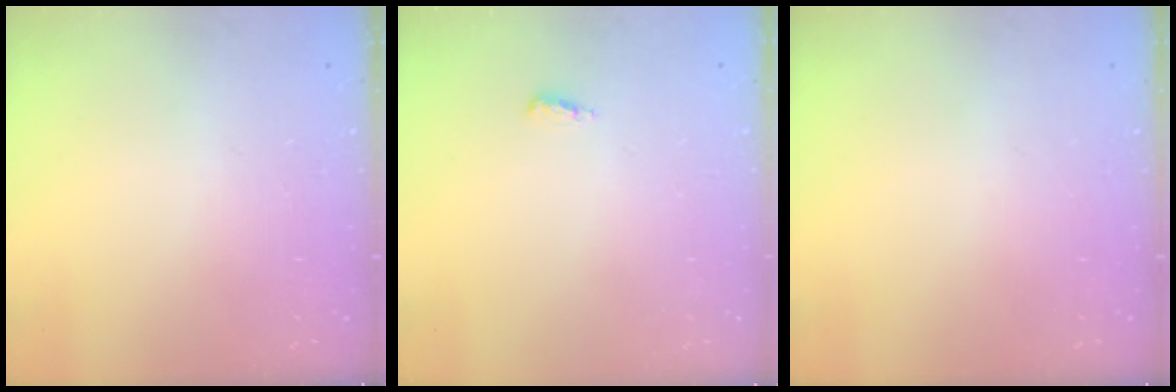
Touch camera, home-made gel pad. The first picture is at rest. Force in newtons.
{"total": 2.7, "press": 2.5, "slide": 1.0}
{"total": 0.0}